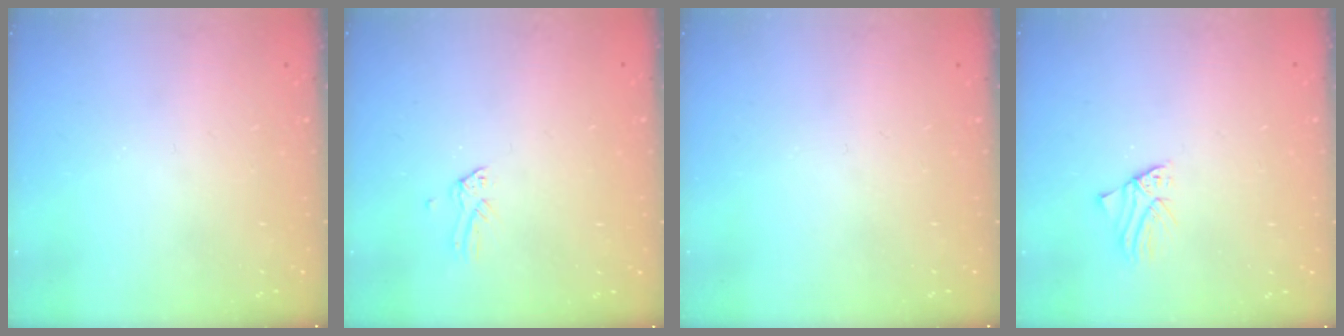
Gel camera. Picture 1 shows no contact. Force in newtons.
{"total": 0.0}
{"total": 0.0}
{"total": 0.7, "press": 0.7, "slide": 0.1}